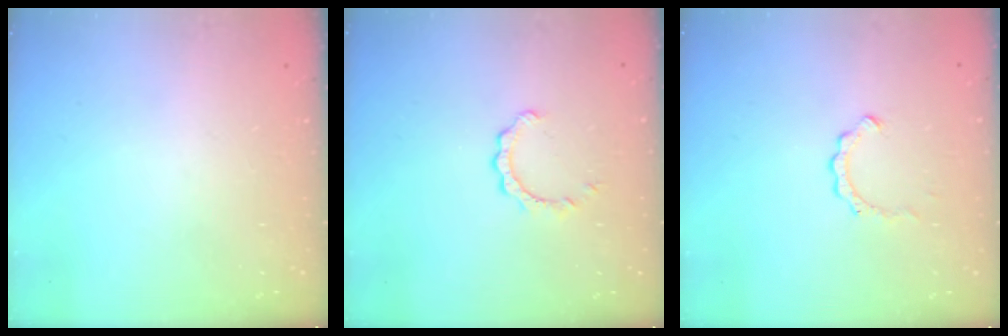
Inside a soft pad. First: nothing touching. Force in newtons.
{"total": 2.6, "press": 2.6, "slide": 0.2}
{"total": 2.4, "press": 2.4, "slide": 0.2}